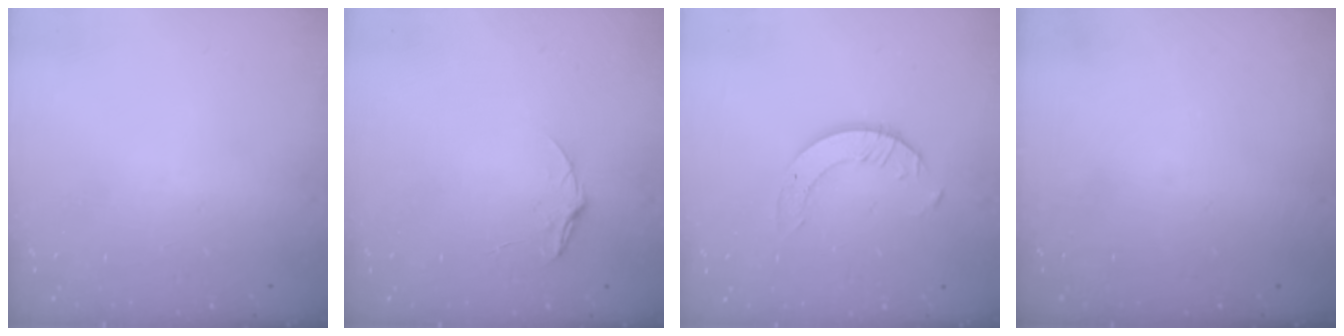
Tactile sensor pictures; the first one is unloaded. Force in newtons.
{"total": 5.3, "press": 5.2, "slide": 0.6}
{"total": 3.4, "press": 3.4, "slide": 0.3}
{"total": 0.0}